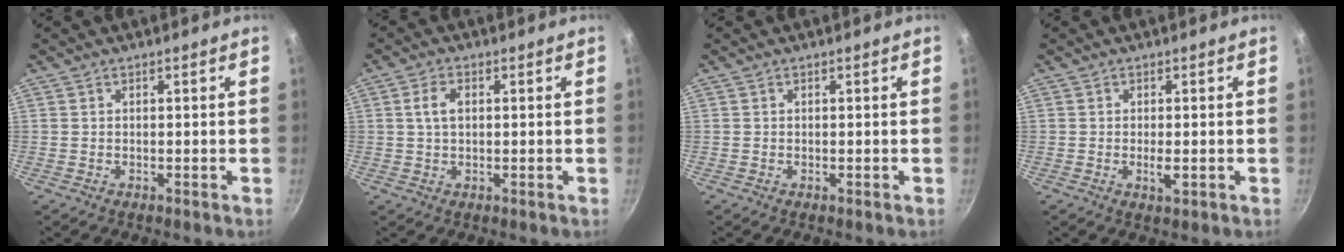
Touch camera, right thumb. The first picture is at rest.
{"total": 3.6, "force": [0.7, 2.1, 2.8], "torque": [-0.058, 0.003, 0.012]}
{"total": 0.0}
{"total": 2.1, "force": [-0.4, 0.8, 2.0], "torque": [-0.039, -0.004, -0.005]}